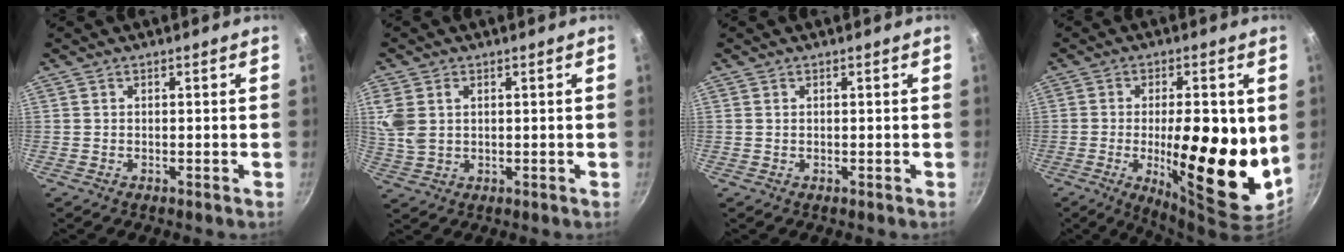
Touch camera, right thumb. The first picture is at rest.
{"total": 6.4, "force": [1.8, 4.5, 4.2], "torque": [-0.088, -0.001, 0.041]}
{"total": 0.0}
{"total": 18.6, "force": [-1.1, 6.2, 17.5], "torque": [-0.252, -0.013, -0.013]}